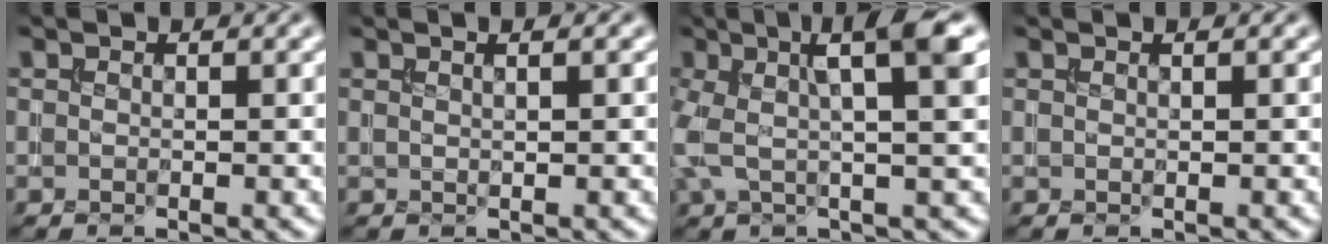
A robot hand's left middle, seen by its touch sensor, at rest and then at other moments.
{"total": 1.6, "force": [0.8, 0.5, 1.2], "torque": [-0.009, -0.003, 0.003]}
{"total": 6.8, "force": [1.6, 1.5, 6.5], "torque": [-0.123, 0.011, 0.021]}
{"total": 0.7, "force": [0.4, 0.2, 0.5], "torque": [-0.007, -0.002, 0.000]}